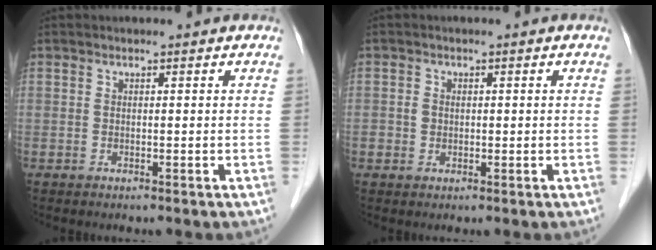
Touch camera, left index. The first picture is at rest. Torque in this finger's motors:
{"motor_torque": [0.17, 0.22, -0.01, 0.03]}